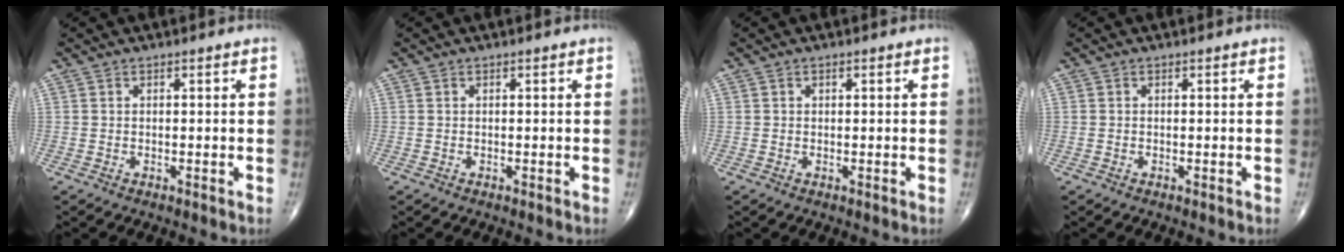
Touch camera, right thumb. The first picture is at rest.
{"total": 0.0}
{"total": 0.0}
{"total": 0.0}